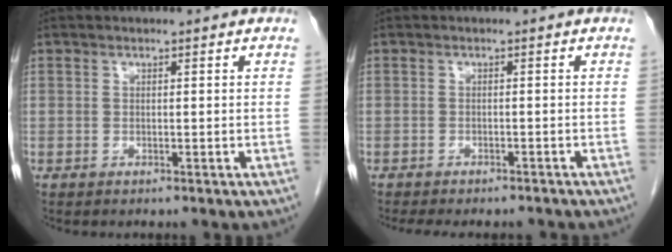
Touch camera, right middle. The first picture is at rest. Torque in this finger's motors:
{"motor_torque": [0.52, -0.39, 0.08, 0.03]}